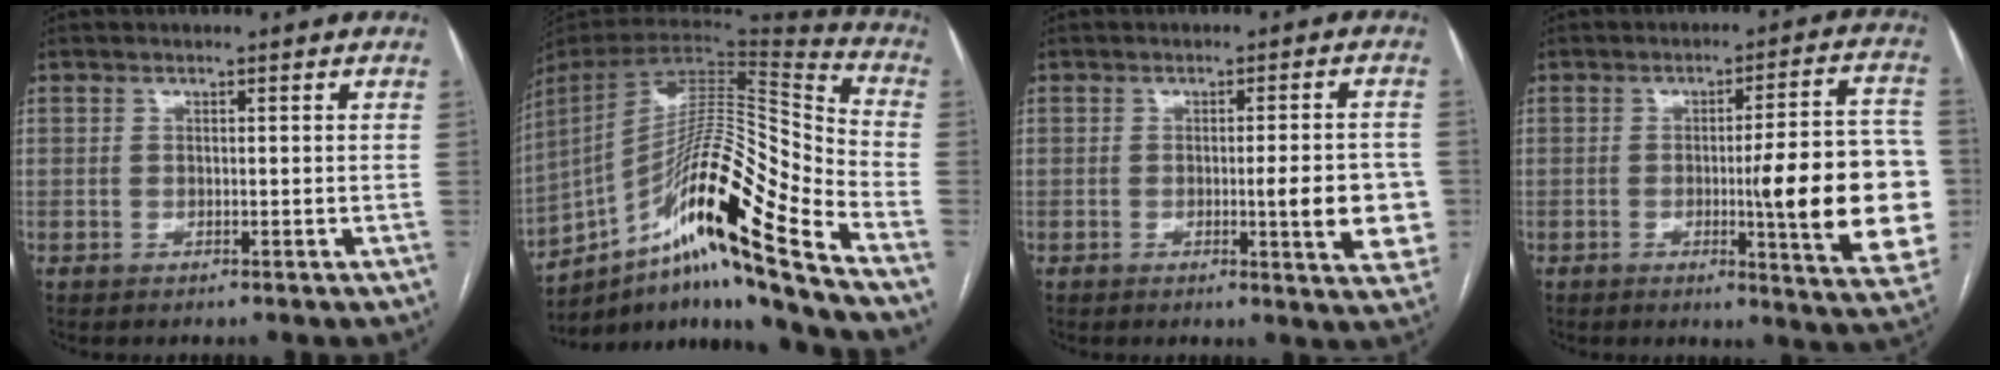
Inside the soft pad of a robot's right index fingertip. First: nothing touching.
{"total": 24.5, "force": [-14.9, 0.3, 19.5], "torque": [-0.311, 0.006, -0.261]}
{"total": 8.0, "force": [-1.4, 1.4, 7.8], "torque": [-0.086, -0.004, -0.016]}
{"total": 18.0, "force": [-2.5, 2.0, 17.7], "torque": [-0.153, 0.014, -0.021]}